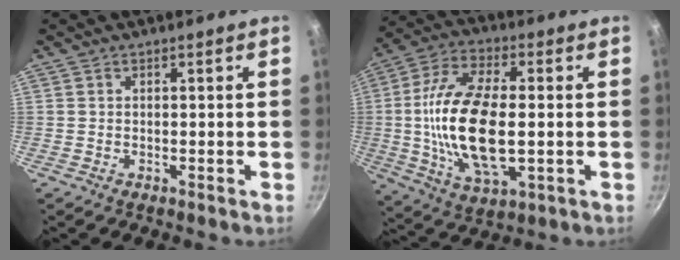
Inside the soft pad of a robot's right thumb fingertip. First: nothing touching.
{"total": 19.5, "force": [-0.6, 9.2, 17.2], "torque": [-0.336, 0.006, -0.016]}